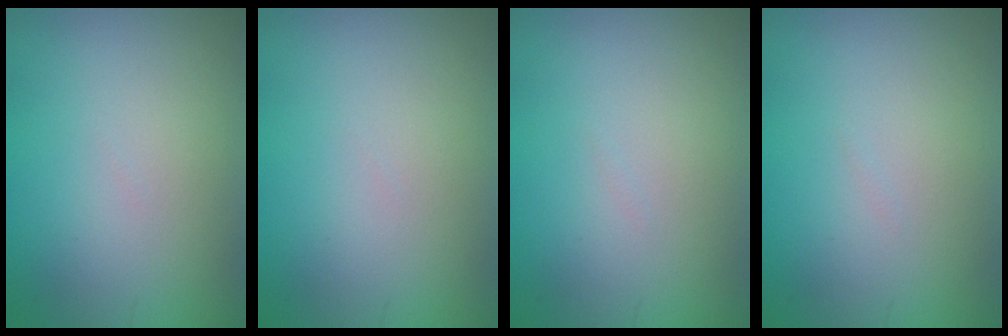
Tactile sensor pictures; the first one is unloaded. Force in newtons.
{"total": 0.0}
{"total": 0.0}
{"total": 0.0}